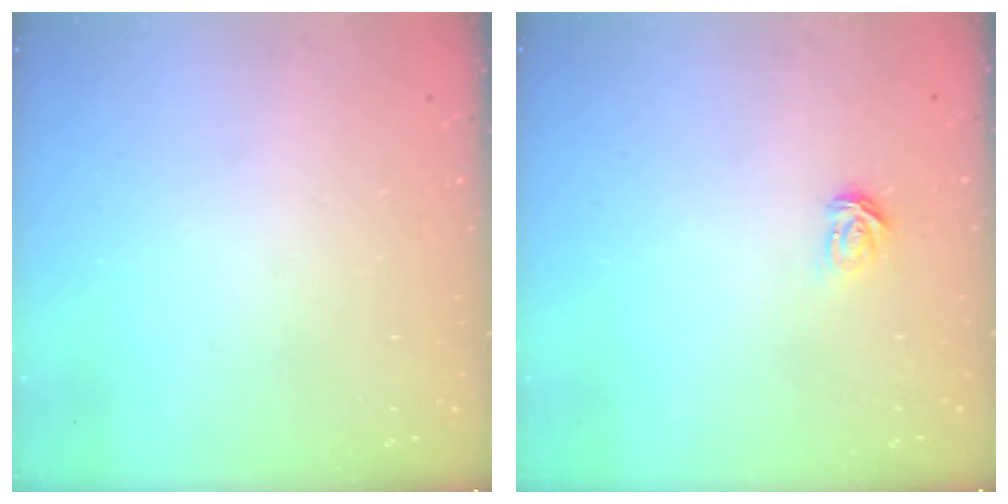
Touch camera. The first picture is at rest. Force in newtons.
{"total": 3.5, "press": 3.5, "slide": 0.5}